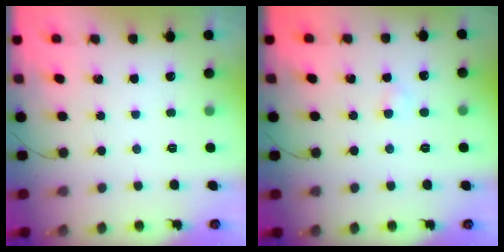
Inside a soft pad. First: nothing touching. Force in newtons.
{"total": 2.3, "press": 2.1, "slide": 0.8}